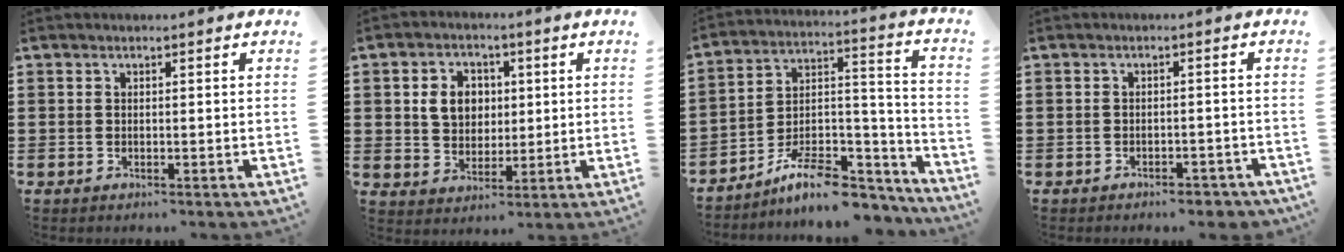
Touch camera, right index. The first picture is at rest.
{"total": 6.2, "force": [1.2, 5.1, 3.3], "torque": [-0.076, 0.015, 0.018]}
{"total": 9.4, "force": [-7.7, 3.1, 4.5], "torque": [-0.075, 0.024, -0.142]}
{"total": 2.1, "force": [-2.0, 0.3, 0.5], "torque": [-0.016, -0.003, -0.039]}